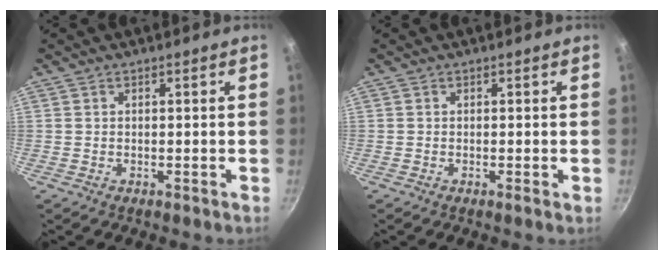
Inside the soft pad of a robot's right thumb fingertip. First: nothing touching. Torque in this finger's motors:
{"motor_torque": [-0.05, -0.08, -0.28, 0.08, 0.04]}